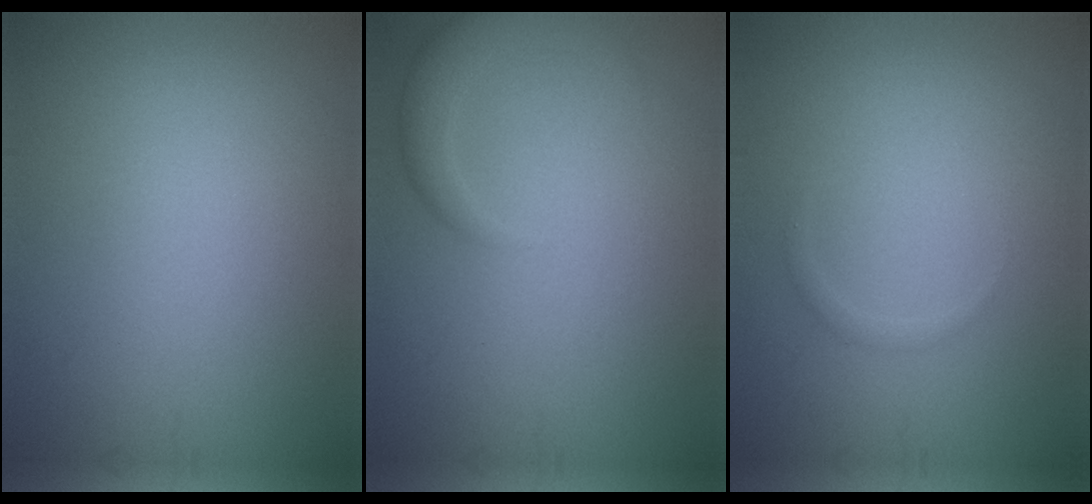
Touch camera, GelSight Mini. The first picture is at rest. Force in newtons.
{"total": 2.8, "press": 2.8, "slide": 0.2}
{"total": 0.6, "press": 0.6, "slide": 0.1}